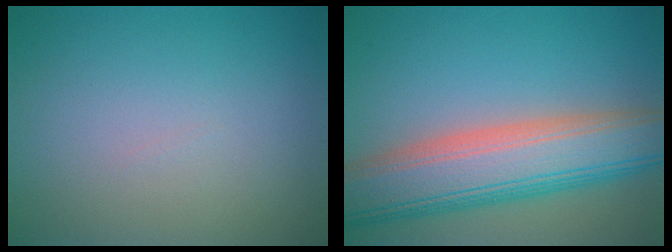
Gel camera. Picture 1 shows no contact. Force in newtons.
{"total": 9.9, "press": 9.9, "slide": 0.5}